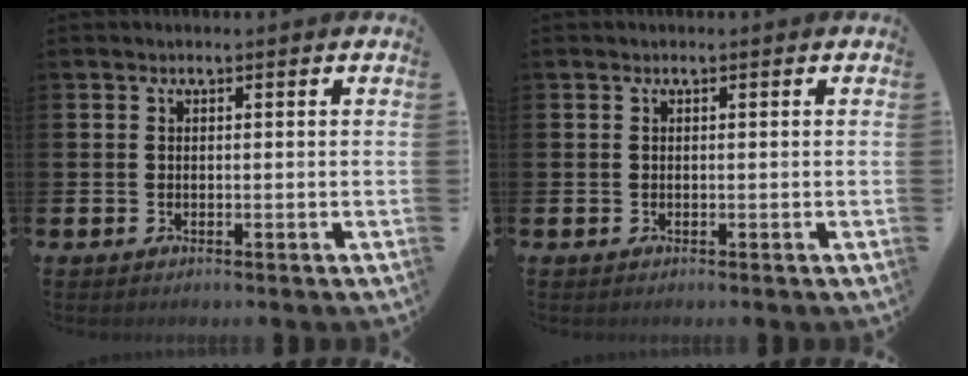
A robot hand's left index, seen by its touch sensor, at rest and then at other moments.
{"total": 0.0}